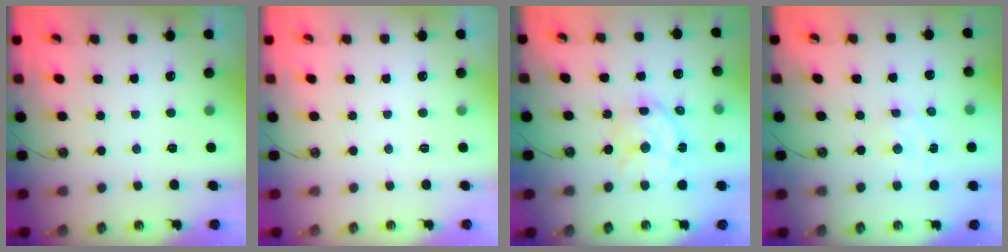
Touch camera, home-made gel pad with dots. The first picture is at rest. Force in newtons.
{"total": 0.0}
{"total": 13.3, "press": 13.2, "slide": 0.9}
{"total": 2.3, "press": 2.3, "slide": 0.3}